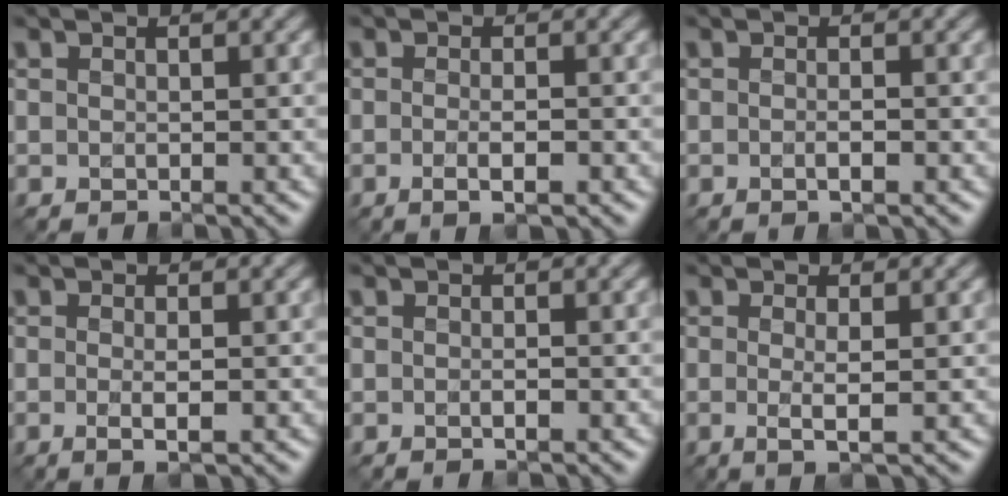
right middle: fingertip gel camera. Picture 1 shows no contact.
{"total": 2.3, "force": [-0.7, 0.7, 2.1], "torque": [-0.023, -0.005, -0.012]}
{"total": 1.3, "force": [-0.3, 0.3, 1.2], "torque": [-0.012, -0.005, -0.005]}
{"total": 2.0, "force": [-0.3, 0.5, 2.0], "torque": [-0.034, -0.006, -0.005]}
{"total": 0.7, "force": [-0.2, 0.1, 0.7], "torque": [-0.011, -0.001, -0.004]}
{"total": 2.3, "force": [-0.1, 0.4, 2.3], "torque": [-0.042, -0.006, -0.003]}